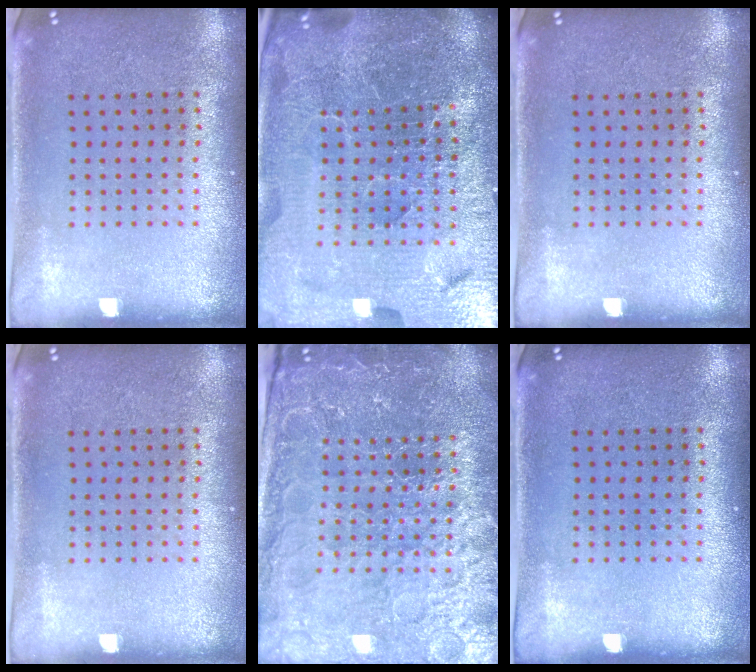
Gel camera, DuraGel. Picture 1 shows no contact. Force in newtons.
{"total": 6.7, "press": 5.8, "slide": 3.3}
{"total": 0.0}
{"total": 0.0}
{"total": 5.0, "press": 4.6, "slide": 1.8}
{"total": 0.0}